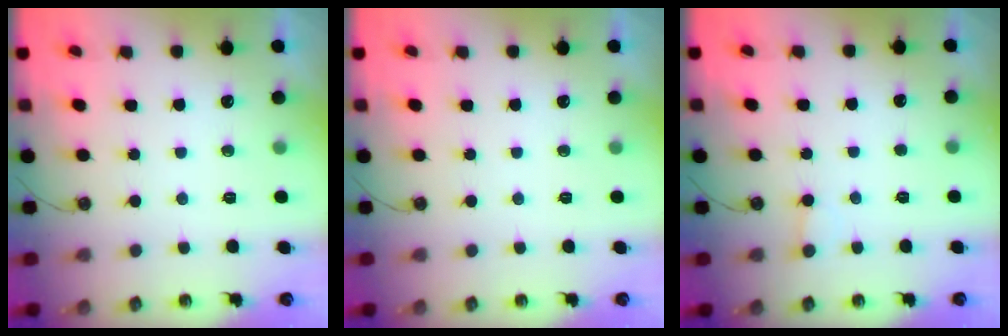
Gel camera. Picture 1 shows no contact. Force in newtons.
{"total": 0.0}
{"total": 2.3, "press": 2.3, "slide": 0.2}